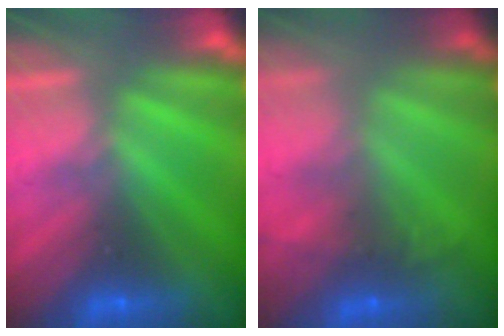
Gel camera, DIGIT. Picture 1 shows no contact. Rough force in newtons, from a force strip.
{"total": 7.5}